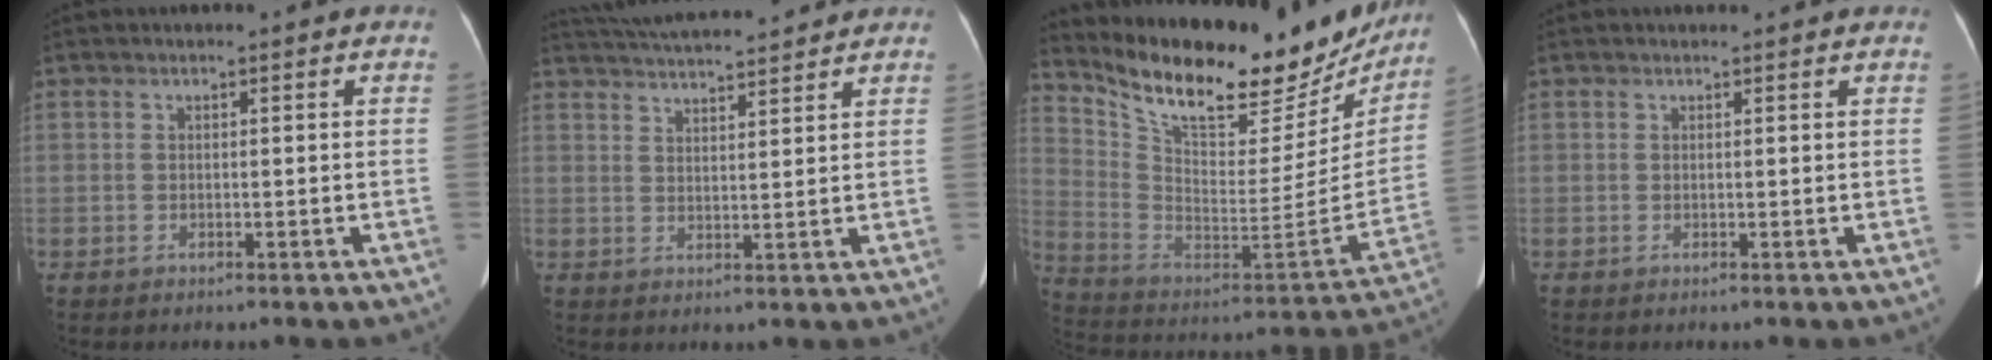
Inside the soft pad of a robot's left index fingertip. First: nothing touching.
{"total": 12.9, "force": [11.9, 1.4, 4.6], "torque": [-0.085, 0.030, 0.183]}
{"total": 28.6, "force": [23.5, 9.4, 13.3], "torque": [-0.229, -0.026, 0.341]}
{"total": 1.6, "force": [1.5, 0.1, 0.3], "torque": [-0.009, 0.009, 0.020]}